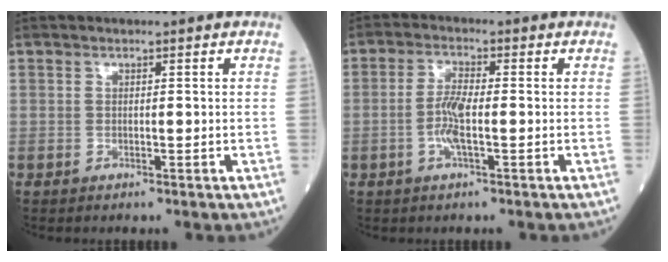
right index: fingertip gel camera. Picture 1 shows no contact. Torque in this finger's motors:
{"motor_torque": [0.14, -0.10, 0.01, 0.05]}